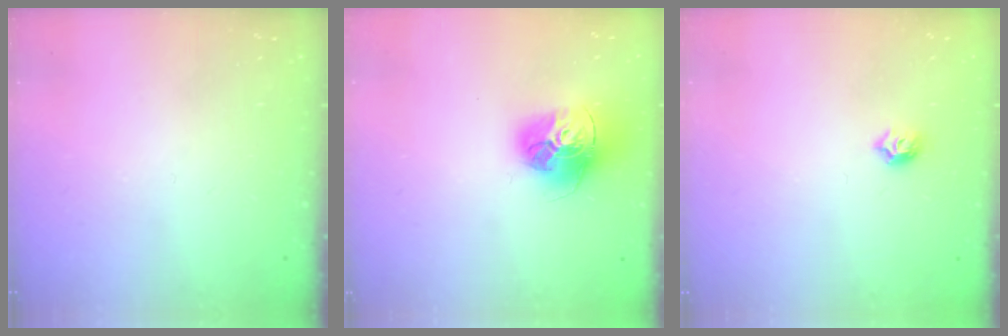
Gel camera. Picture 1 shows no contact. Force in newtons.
{"total": 15.9, "press": 15.8, "slide": 1.4}
{"total": 5.3, "press": 5.3, "slide": 0.9}